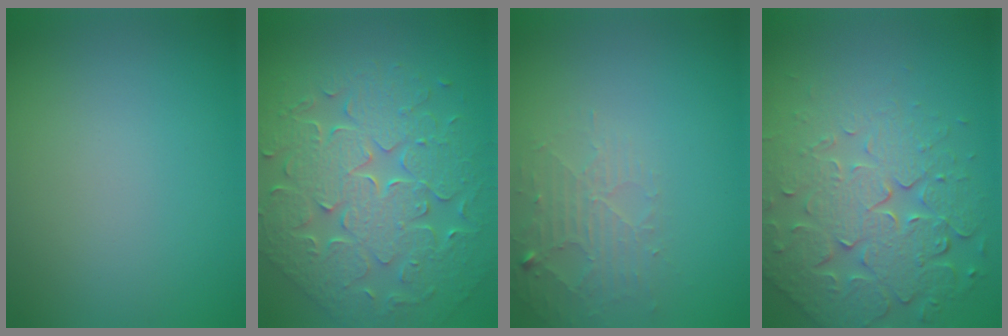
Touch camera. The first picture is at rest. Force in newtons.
{"total": 9.5, "press": 6.7, "slide": 6.6}
{"total": 2.6, "press": 2.6, "slide": 0.4}
{"total": 7.8, "press": 5.7, "slide": 5.3}